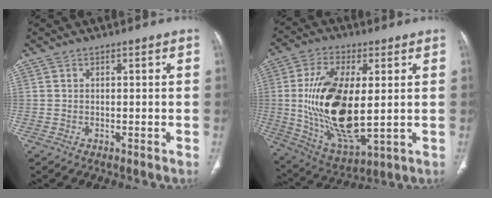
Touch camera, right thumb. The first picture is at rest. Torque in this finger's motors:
{"motor_torque": [2.57, 2.44, 2.17, -0.59, 0.74]}